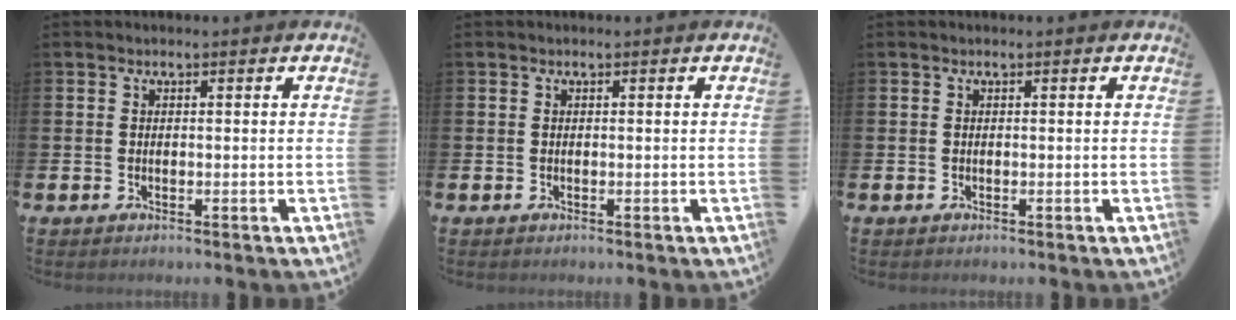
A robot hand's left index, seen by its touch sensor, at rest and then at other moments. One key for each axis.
{"total": 0.0}
{"total": 0.0}